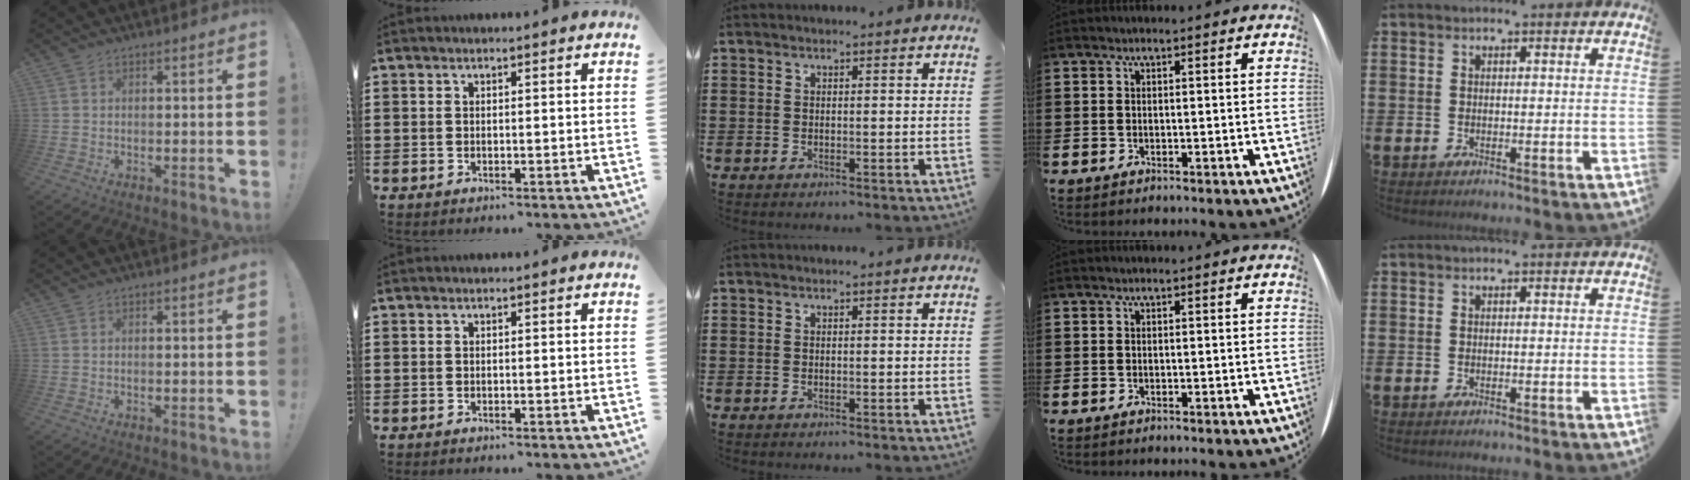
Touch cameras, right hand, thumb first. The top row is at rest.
{}